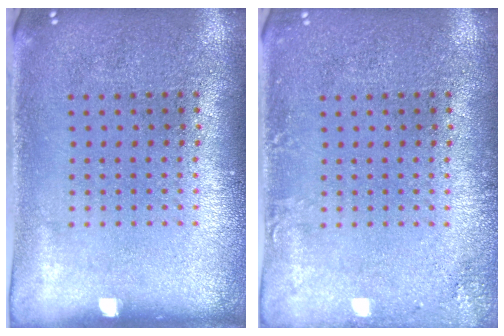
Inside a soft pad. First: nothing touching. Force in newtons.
{"total": 1.5, "press": 1.5, "slide": 0.1}